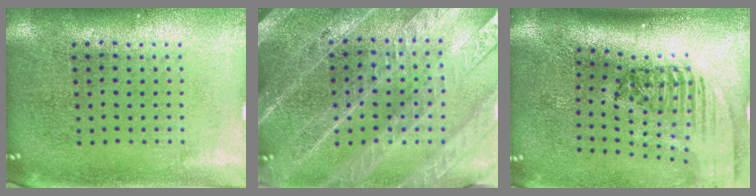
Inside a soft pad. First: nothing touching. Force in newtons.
{"total": 4.0, "press": 3.6, "slide": 1.7}
{"total": 2.4, "press": 1.7, "slide": 1.8}